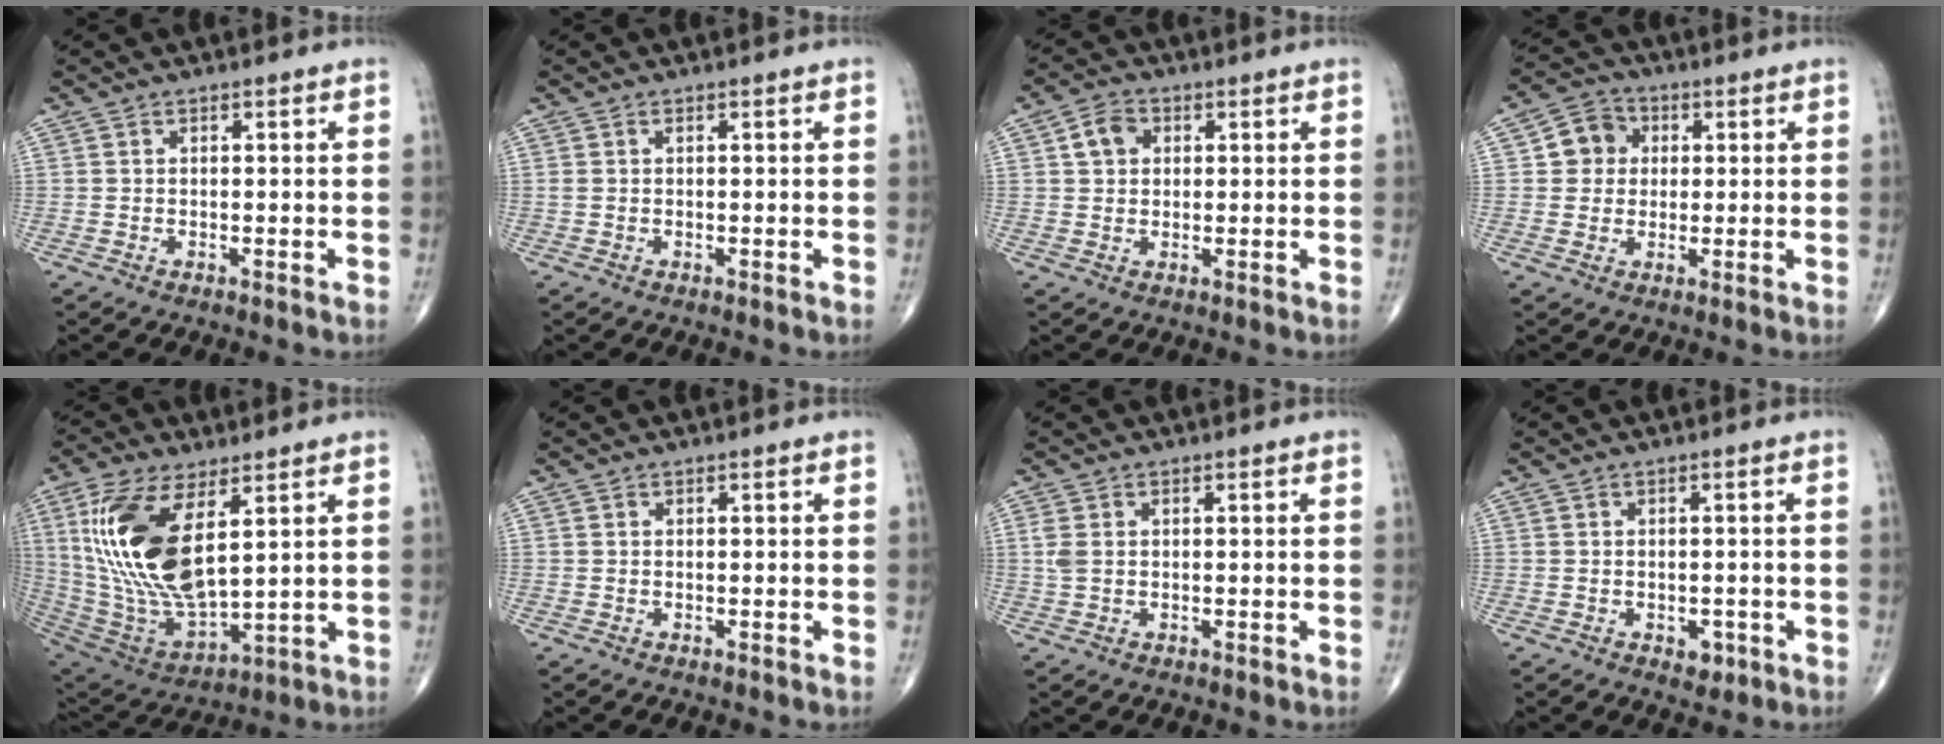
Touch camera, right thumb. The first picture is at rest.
{"total": 0.7, "force": [0.2, 0.3, 0.6], "torque": [-0.019, 0.009, 0.008]}
{"total": 4.5, "force": [1.2, 3.6, 2.5], "torque": [-0.034, 0.005, 0.018]}
{"total": 6.4, "force": [1.0, 5.9, 2.2], "torque": [-0.010, 0.008, 0.008]}
{"total": 21.2, "force": [6.3, 9.5, 17.9], "torque": [-0.359, -0.031, 0.130]}
{"total": 0.0}
{"total": 2.3, "force": [0.4, 1.3, 1.8], "torque": [-0.060, 0.012, 0.012]}
{"total": 2.4, "force": [-1.0, 1.6, 1.5], "torque": [-0.008, 0.001, -0.009]}